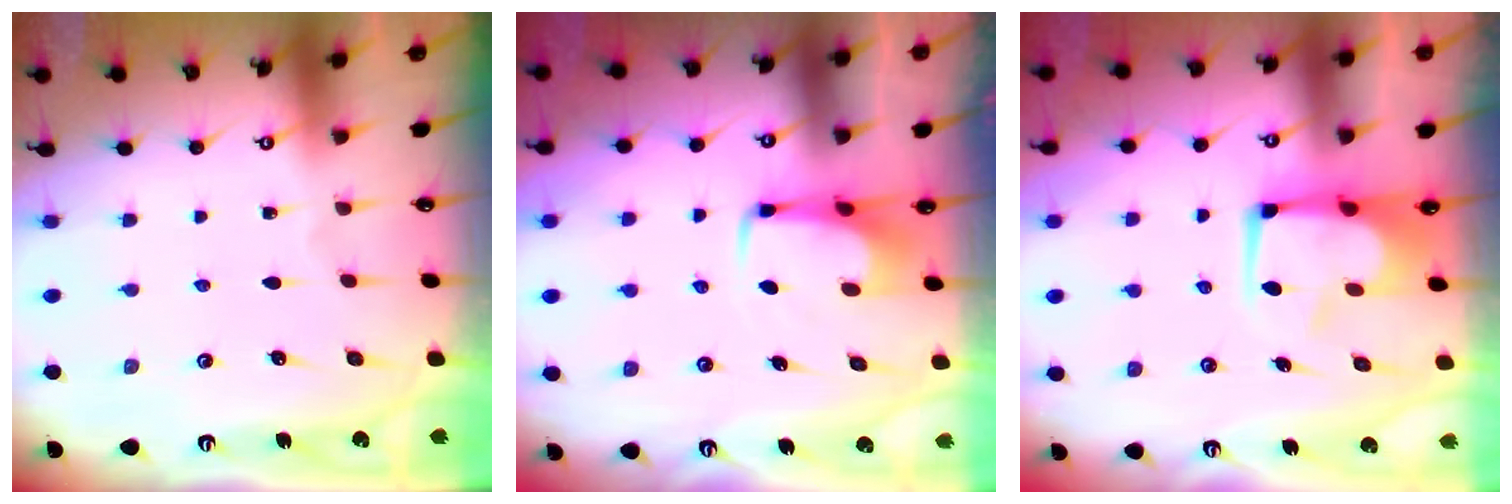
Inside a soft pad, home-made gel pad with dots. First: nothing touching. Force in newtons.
{"total": 3.4, "press": 3.4, "slide": 0.3}
{"total": 2.4, "press": 2.3, "slide": 0.8}